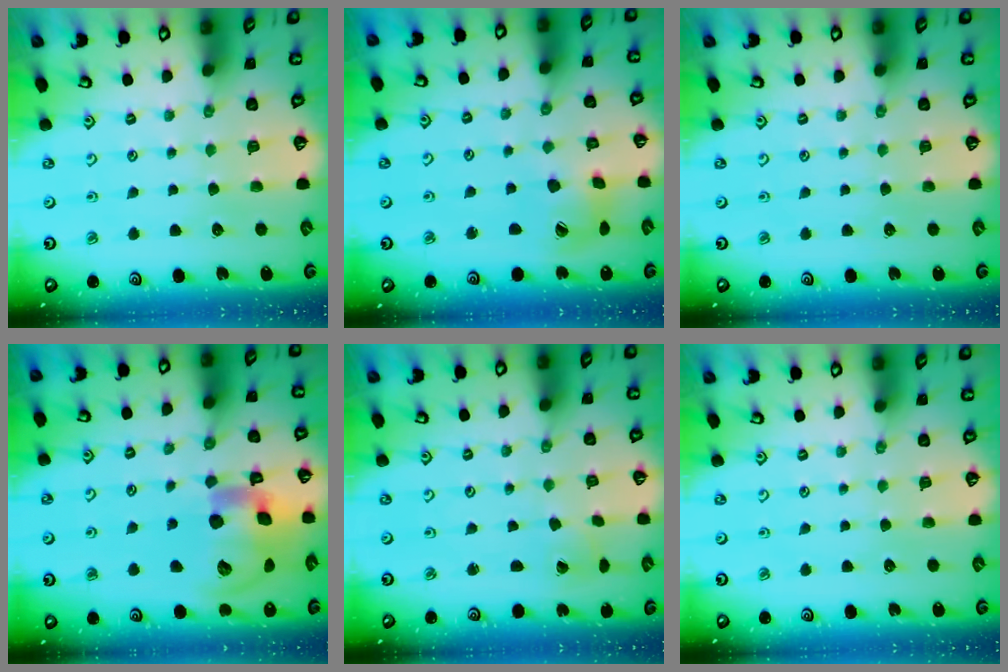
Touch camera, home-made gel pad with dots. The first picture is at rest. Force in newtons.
{"total": 10.3, "press": 10.2, "slide": 1.3}
{"total": 0.0}
{"total": 20.7, "press": 20.4, "slide": 3.4}
{"total": 2.1, "press": 2.1, "slide": 0.1}
{"total": 0.0}